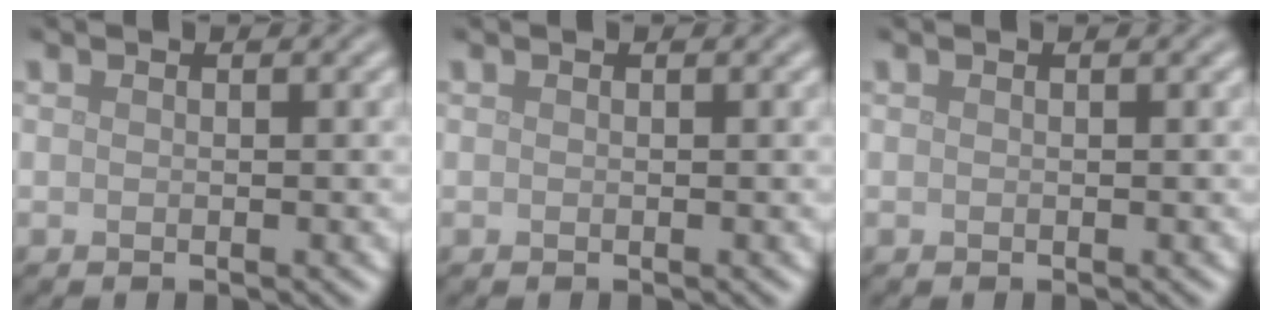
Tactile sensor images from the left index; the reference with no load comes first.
{"total": 0.0}
{"total": 0.0}